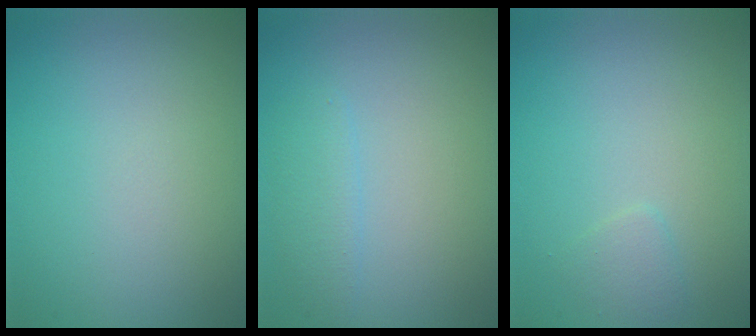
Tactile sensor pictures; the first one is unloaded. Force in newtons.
{"total": 1.6, "press": 1.6, "slide": 0.2}
{"total": 0.9, "press": 0.9, "slide": 0.1}